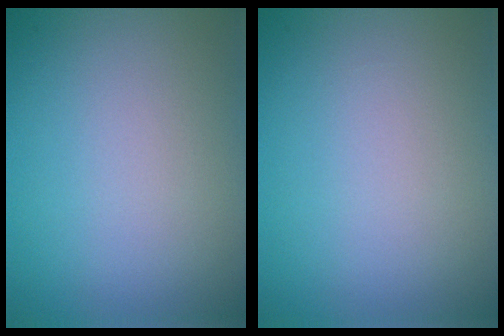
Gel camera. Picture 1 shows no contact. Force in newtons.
{"total": 0.0}